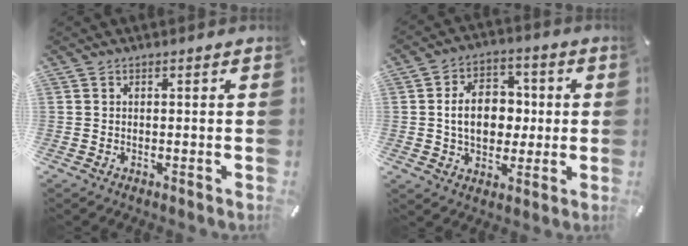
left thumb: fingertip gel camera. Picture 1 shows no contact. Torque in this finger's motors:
{"motor_torque": [0.38, 0.35, 0.52, -0.38, 0.33]}